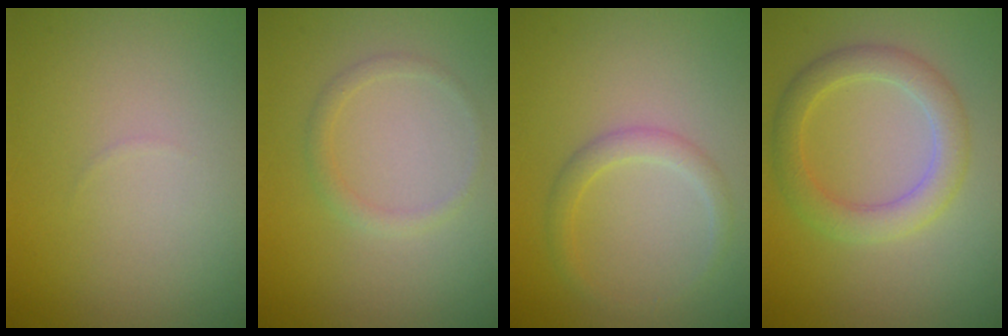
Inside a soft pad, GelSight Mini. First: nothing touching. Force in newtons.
{"total": 1.2, "press": 1.2, "slide": 0.0}
{"total": 1.7, "press": 1.7, "slide": 0.1}
{"total": 3.5, "press": 3.5, "slide": 0.2}